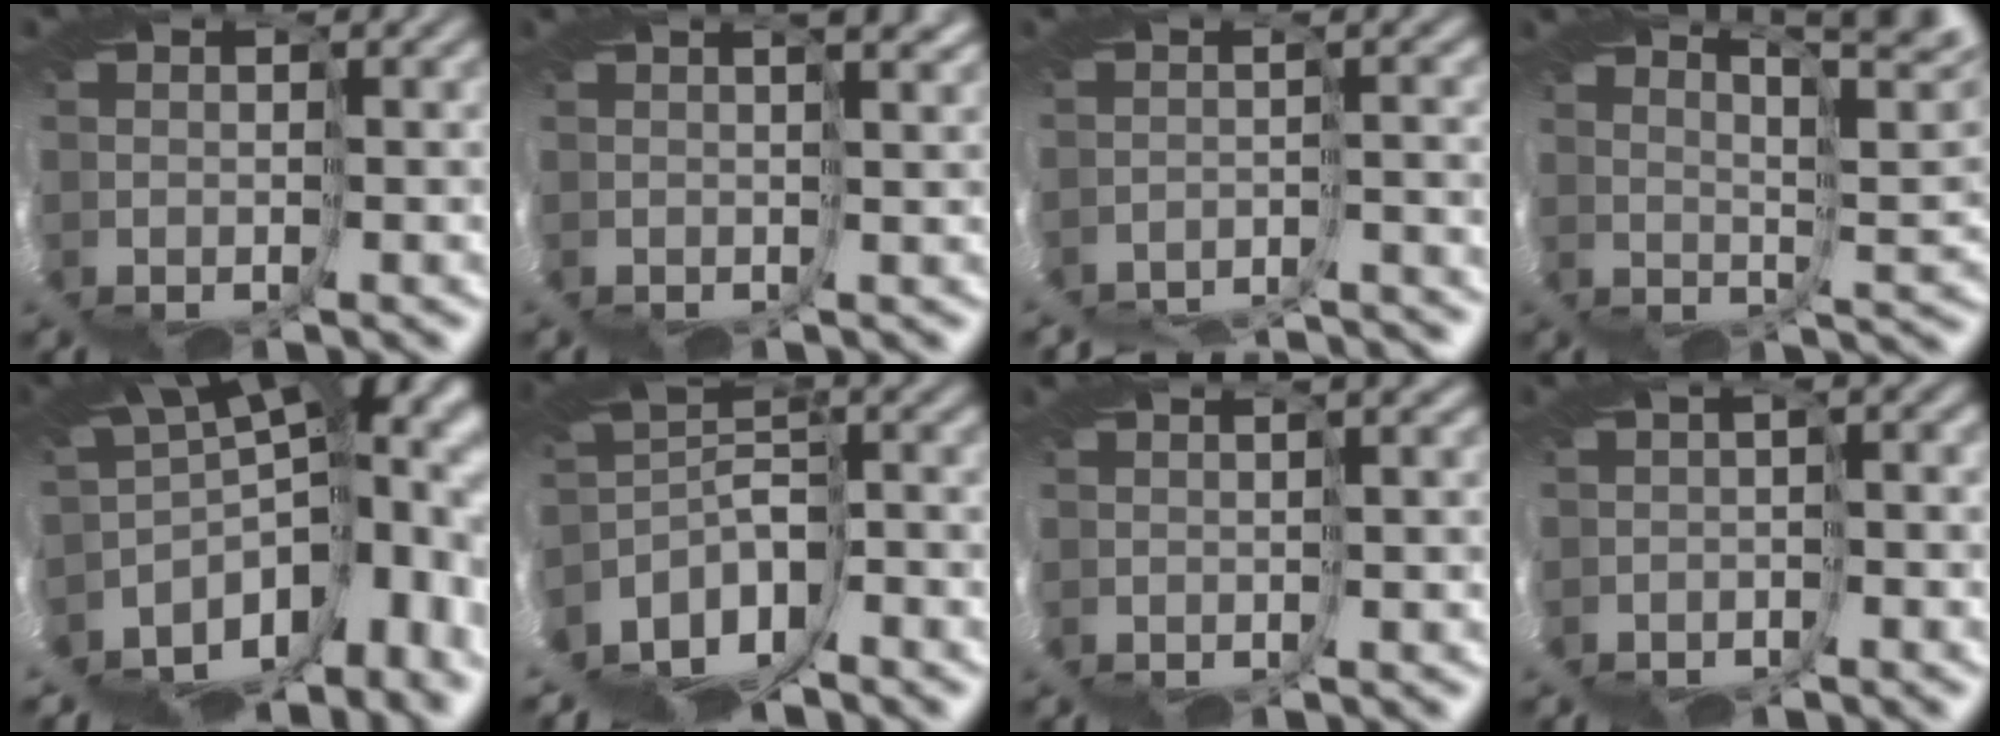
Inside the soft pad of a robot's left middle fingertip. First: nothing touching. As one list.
[{"total": 2.3, "force": [1.1, -1.9, 0.7], "torque": [-0.013, -0.004, 0.028]}, {"total": 9.7, "force": [-9.3, -2.2, -1.9], "torque": [0.024, -0.001, -0.108]}, {"total": 7.7, "force": [6.9, -2.7, 2.3], "torque": [-0.009, 0.023, 0.098]}, {"total": 8.2, "force": [-5.2, 2.8, 5.7], "torque": [-0.086, 0.004, -0.054]}, {"total": 4.5, "force": [-4.0, -1.0, 1.8], "torque": [-0.073, 0.008, -0.070]}, {"total": 3.3, "force": [-0.8, -2.7, -1.7], "torque": [0.026, -0.007, 0.002]}, {"total": 3.0, "force": [-2.1, -1.8, -1.1], "torque": [0.014, -0.010, -0.013]}]